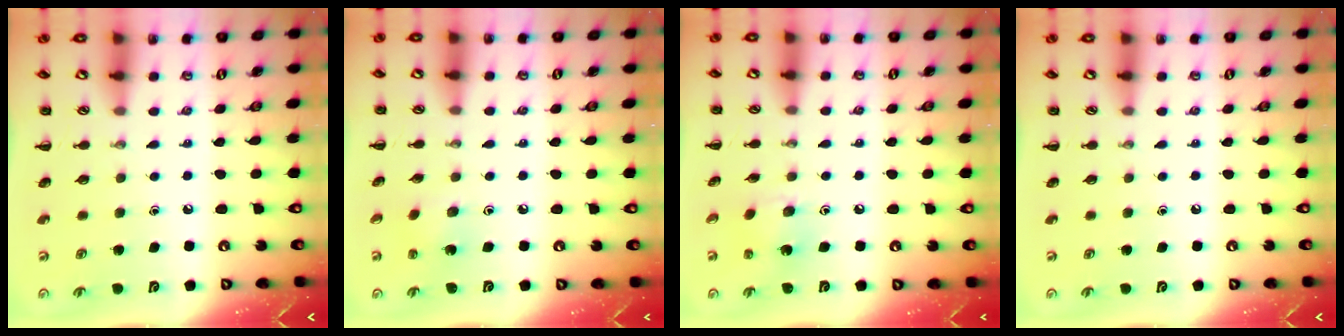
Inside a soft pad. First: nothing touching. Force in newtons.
{"total": 1.8, "press": 1.6, "slide": 0.7}
{"total": 2.3, "press": 2.2, "slide": 0.5}
{"total": 0.0}